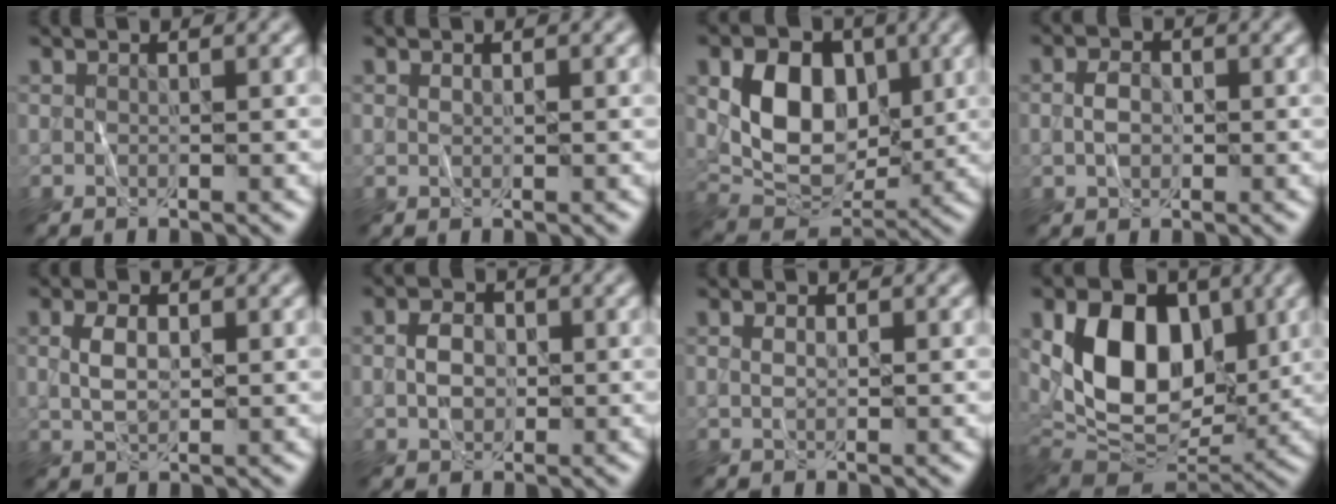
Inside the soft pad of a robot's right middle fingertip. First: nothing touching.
{"total": 0.0}
{"total": 8.3, "force": [1.5, 5.9, 5.6], "torque": [-0.097, -0.008, 0.025]}
{"total": 2.0, "force": [-0.2, 1.5, 1.4], "torque": [-0.026, 0.005, -0.008]}
{"total": 2.5, "force": [0.2, 1.6, 2.0], "torque": [-0.044, 0.000, 0.007]}
{"total": 2.8, "force": [-0.2, 2.1, 1.8], "torque": [-0.034, 0.004, -0.008]}
{"total": 0.9, "force": [0.1, 0.5, 0.7], "torque": [-0.014, -0.001, 0.003]}
{"total": 10.9, "force": [2.1, 7.3, 7.7], "torque": [-0.128, -0.009, 0.035]}